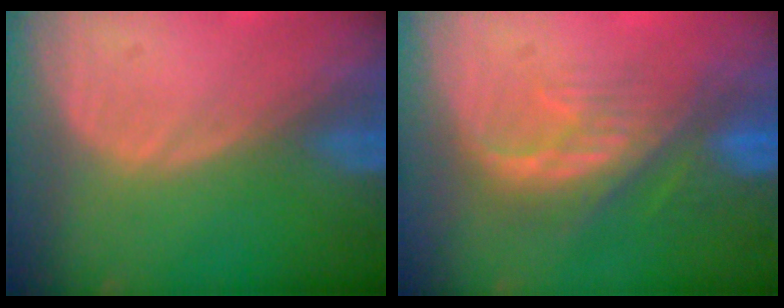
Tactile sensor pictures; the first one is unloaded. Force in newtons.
{"total": 8.1, "press": 7.3, "slide": 3.5}